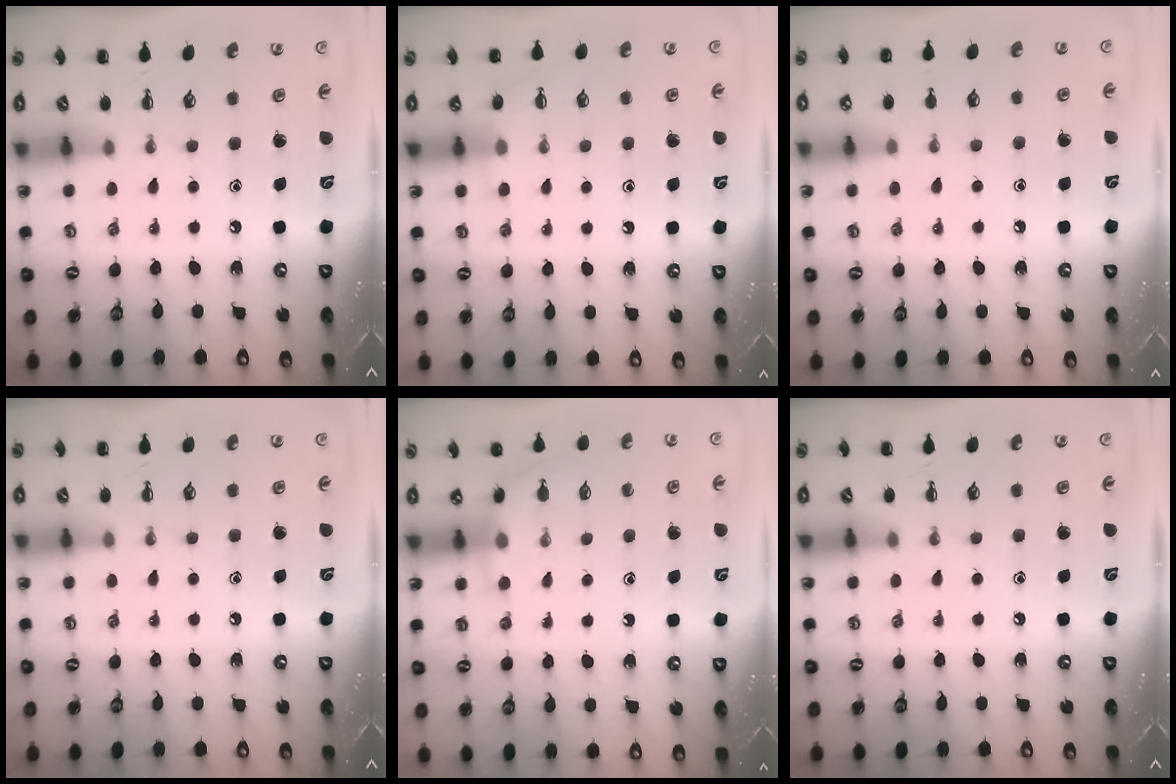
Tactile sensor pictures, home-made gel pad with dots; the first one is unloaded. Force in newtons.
{"total": 6.0, "press": 5.6, "slide": 2.0}
{"total": 6.8, "press": 6.6, "slide": 1.5}
{"total": 0.0}
{"total": 4.7, "press": 4.6, "slide": 0.7}
{"total": 0.0}